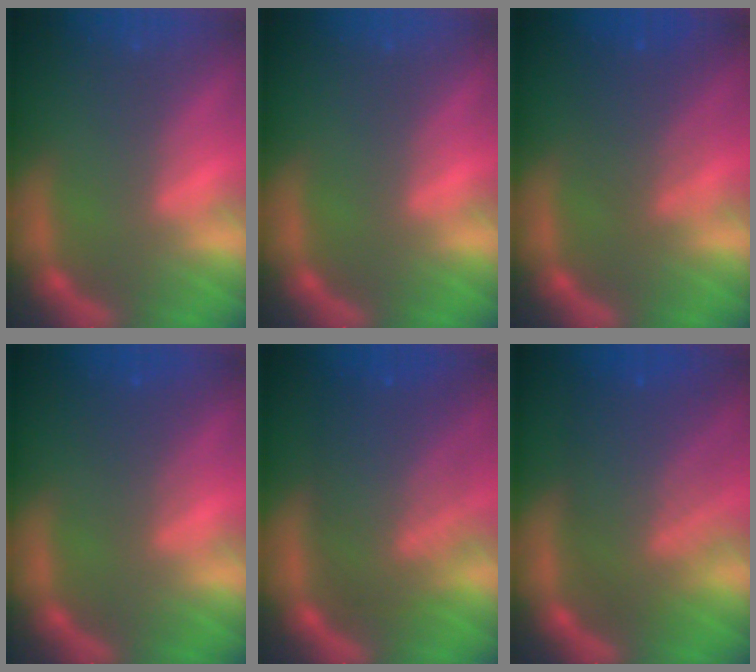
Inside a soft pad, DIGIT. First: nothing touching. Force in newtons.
{"total": 0.0}
{"total": 4.1}
{"total": 2.4}
{"total": 9.1}
{"total": 8.5}